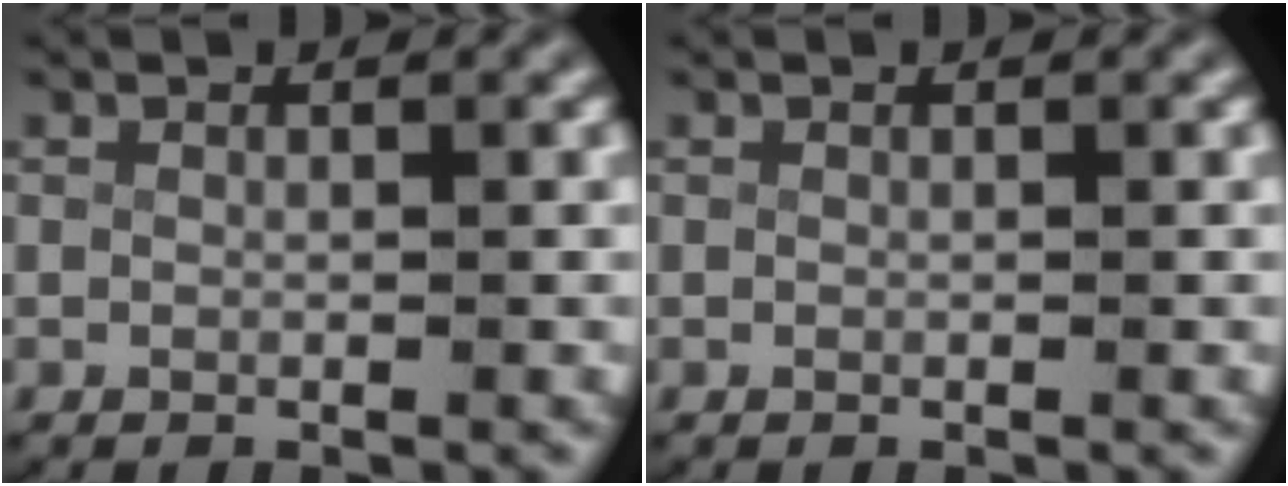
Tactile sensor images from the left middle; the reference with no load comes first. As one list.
[{"total": 0.0}]